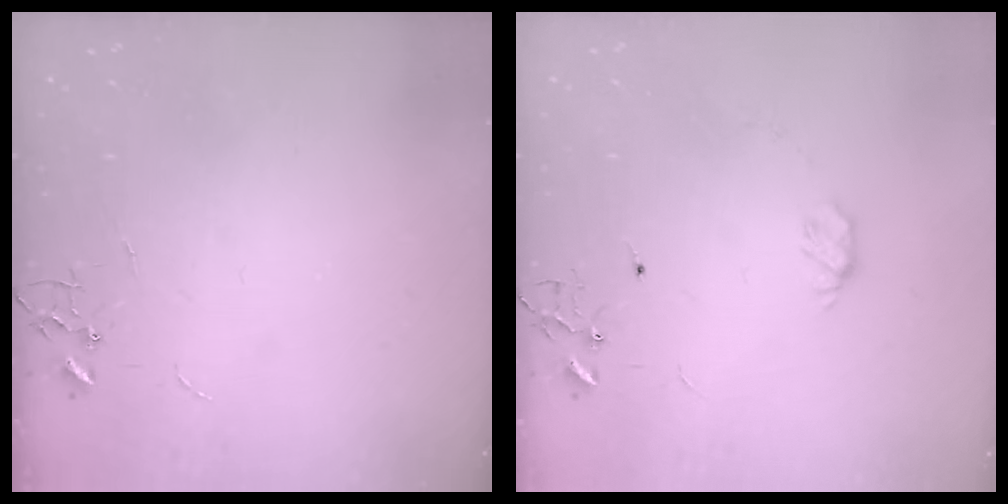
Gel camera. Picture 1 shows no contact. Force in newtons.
{"total": 4.6, "press": 4.6, "slide": 0.4}